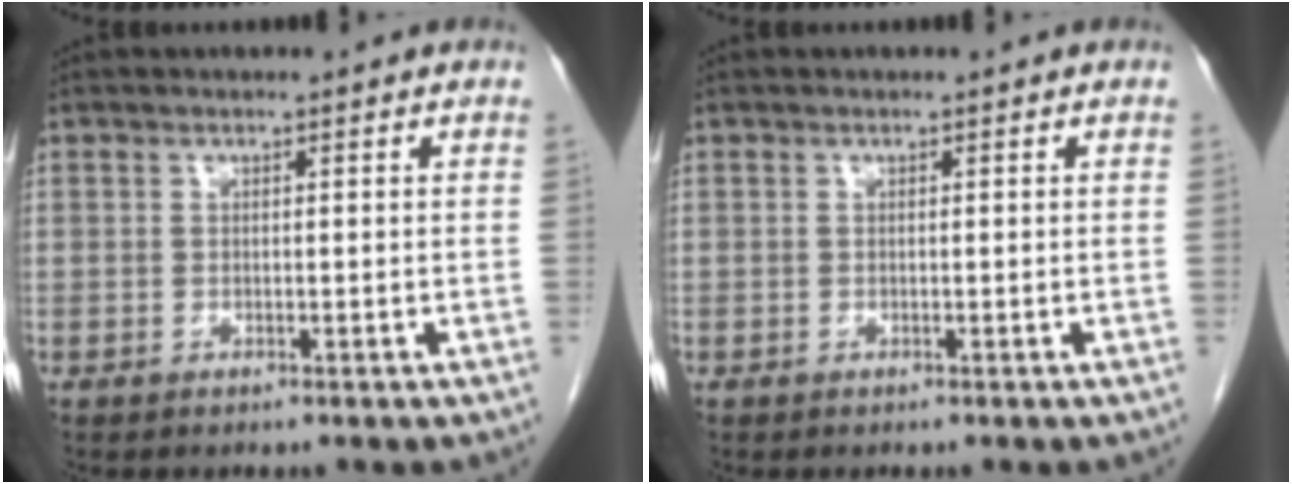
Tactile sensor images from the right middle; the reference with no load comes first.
{"total": 0.0}